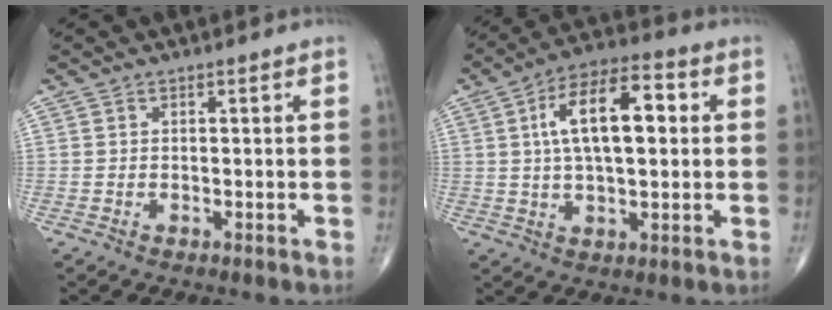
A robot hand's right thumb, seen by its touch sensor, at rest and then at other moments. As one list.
[{"total": 14.7, "force": [2.6, 6.7, 12.8], "torque": [-0.209, 0.018, 0.039]}]